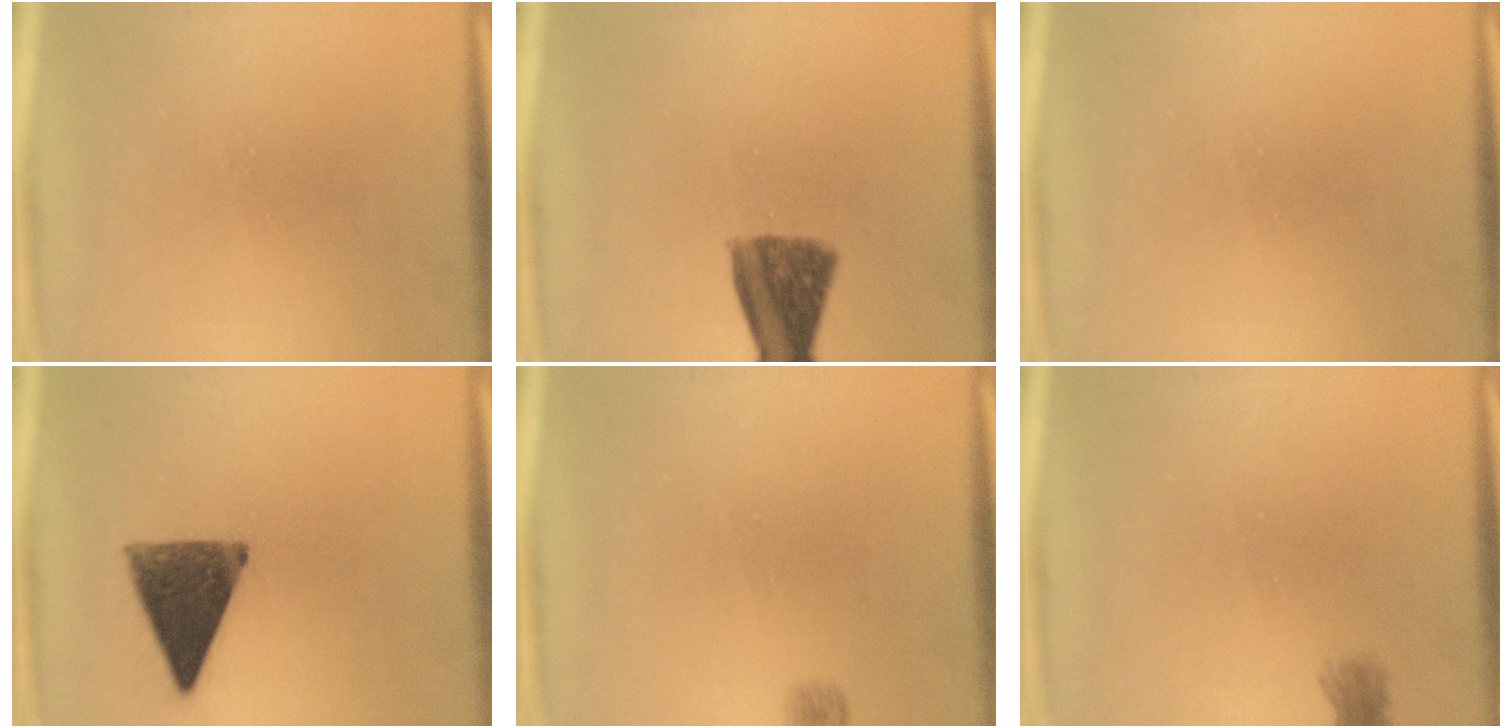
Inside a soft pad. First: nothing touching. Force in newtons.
{"total": 8.2}
{"total": 0.0}
{"total": 11.2}
{"total": 1.3}
{"total": 1.9}